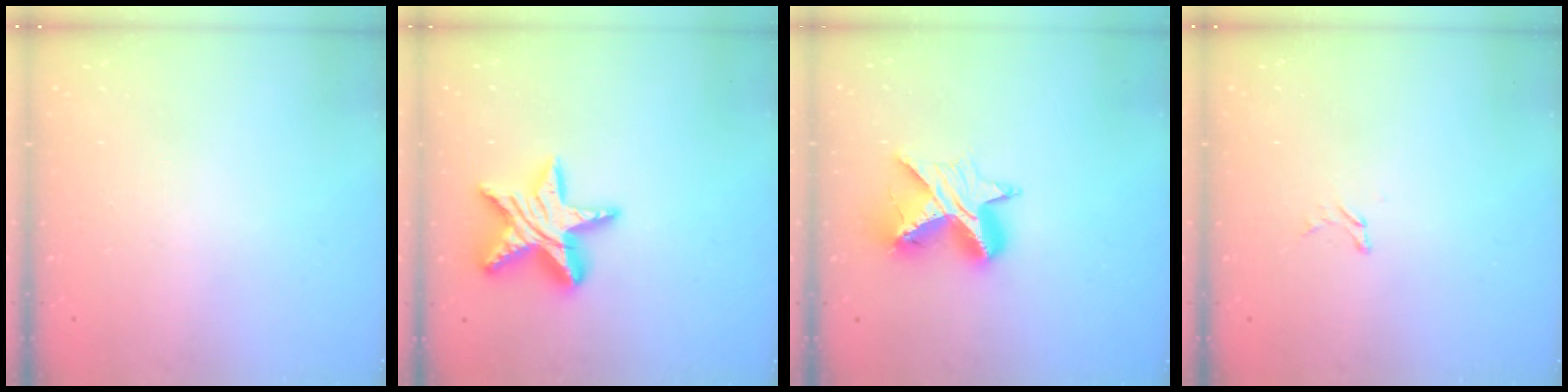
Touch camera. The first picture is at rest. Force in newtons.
{"total": 15.9, "press": 15.9, "slide": 1.1}
{"total": 10.2, "press": 10.2, "slide": 0.8}
{"total": 2.4, "press": 2.4, "slide": 0.2}